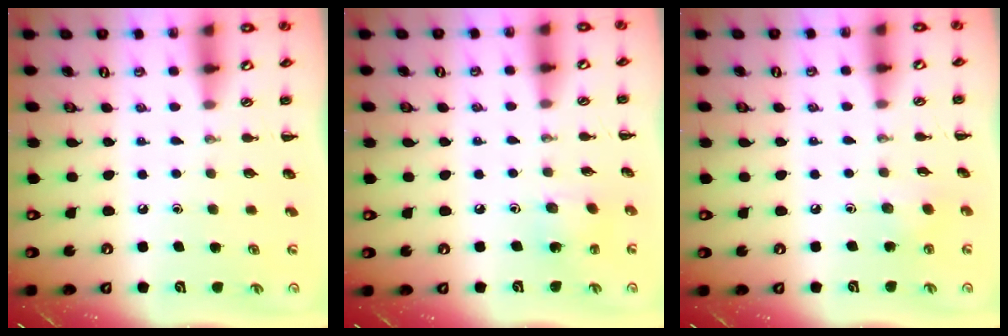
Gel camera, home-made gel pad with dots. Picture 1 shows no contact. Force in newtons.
{"total": 3.9, "press": 3.7, "slide": 1.0}
{"total": 2.9, "press": 2.8, "slide": 1.0}